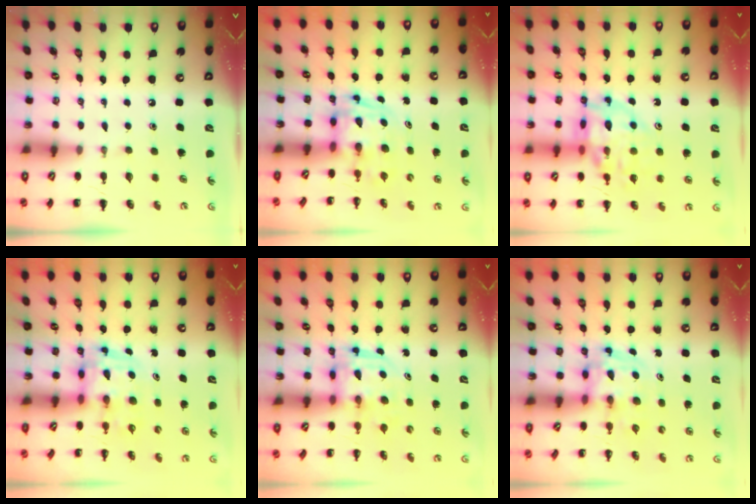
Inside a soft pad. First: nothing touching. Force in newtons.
{"total": 2.7, "press": 2.6, "slide": 0.5}
{"total": 14.4, "press": 14.2, "slide": 2.6}
{"total": 3.6, "press": 3.5, "slide": 0.6}
{"total": 3.3, "press": 3.3, "slide": 0.2}
{"total": 3.6, "press": 3.5, "slide": 0.6}